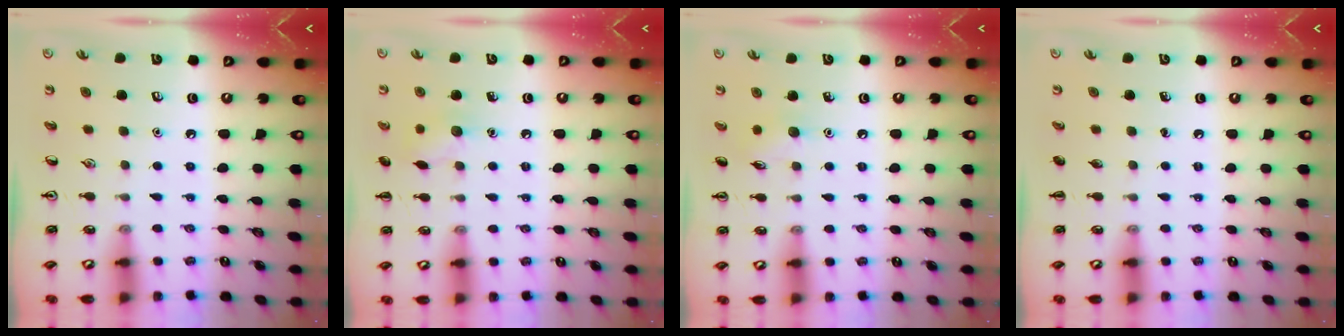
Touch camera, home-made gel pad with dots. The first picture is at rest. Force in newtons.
{"total": 6.9, "press": 6.8, "slide": 1.5}
{"total": 6.0, "press": 5.8, "slide": 1.6}
{"total": 0.0}